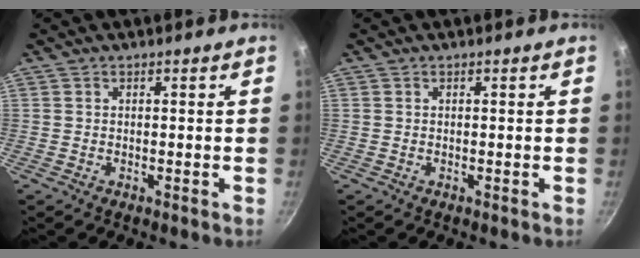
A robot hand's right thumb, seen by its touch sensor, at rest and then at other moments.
{"total": 0.0}